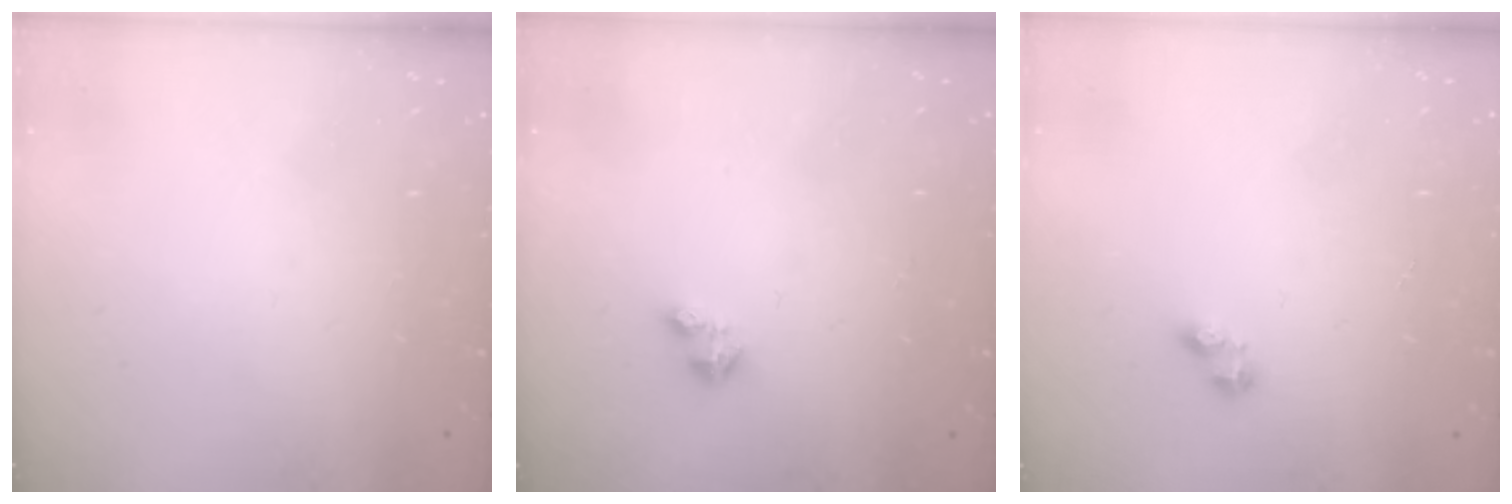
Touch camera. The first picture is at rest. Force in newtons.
{"total": 2.1, "press": 2.1, "slide": 0.3}
{"total": 2.9, "press": 2.9, "slide": 0.4}